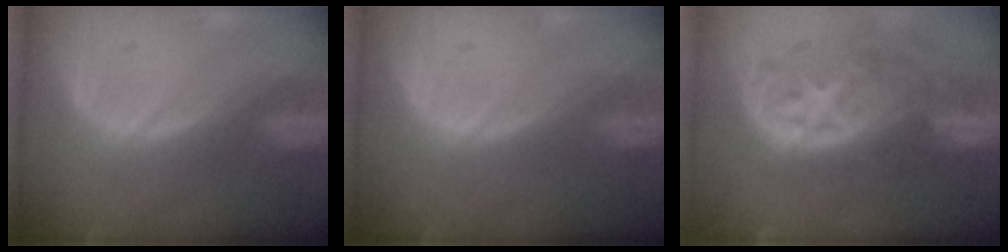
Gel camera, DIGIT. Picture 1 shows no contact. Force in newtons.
{"total": 0.0}
{"total": 11.0, "press": 9.7, "slide": 5.1}